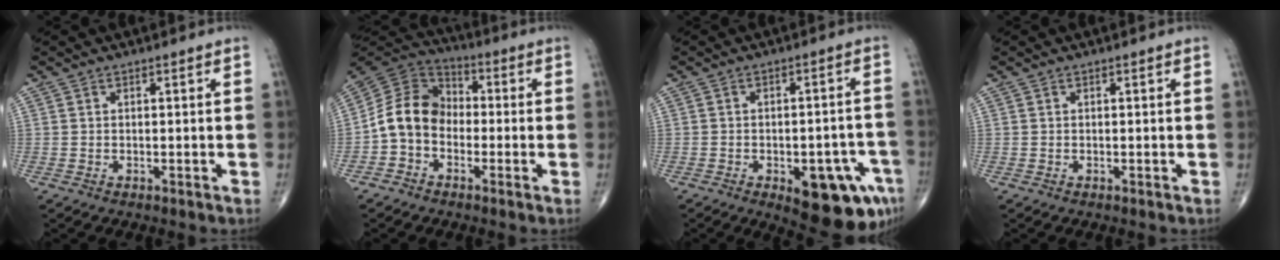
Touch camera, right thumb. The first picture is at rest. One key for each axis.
{"total": 10.5, "fx": -2.2, "fy": 8.2, "fz": 6.1, "tx": -0.101, "ty": 0.041, "tz": -0.058}
{"total": 14.0, "fx": -6.4, "fy": 5.9, "fz": 11.0, "tx": -0.099, "ty": 0.030, "tz": -0.069}
{"total": 0.0}